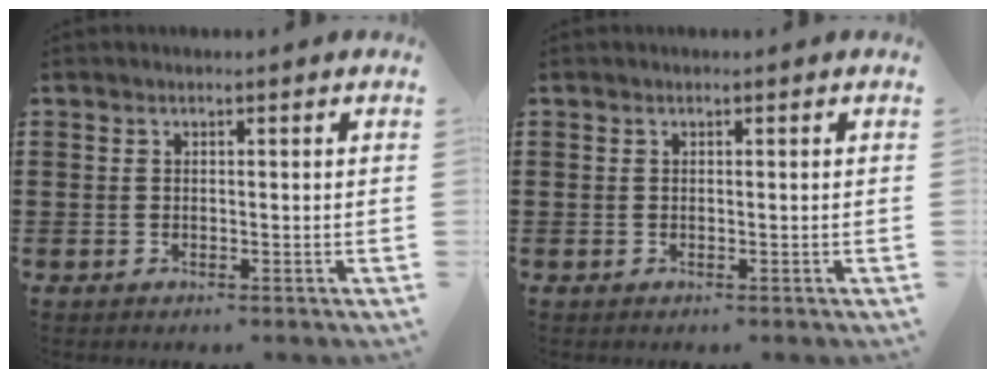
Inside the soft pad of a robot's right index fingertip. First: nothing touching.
{"total": 0.0}